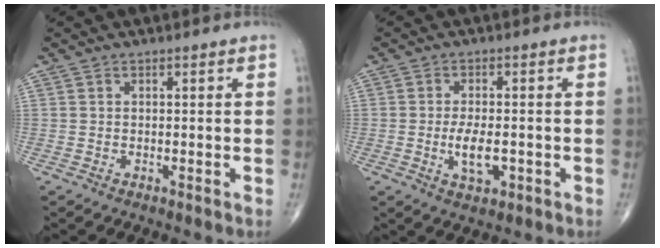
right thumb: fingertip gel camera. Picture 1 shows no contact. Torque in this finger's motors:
{"motor_torque": [1.03, 0.45, 0.85, -0.47, 0.21]}